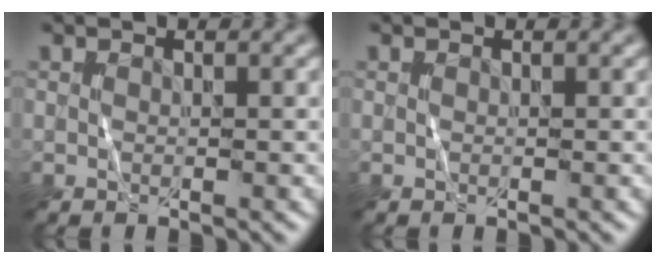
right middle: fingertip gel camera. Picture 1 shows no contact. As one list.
[{"total": 0.0}]